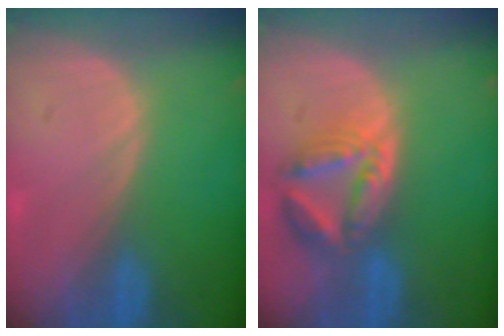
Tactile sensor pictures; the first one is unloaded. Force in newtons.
{"total": 8.0, "press": 7.0, "slide": 3.8}